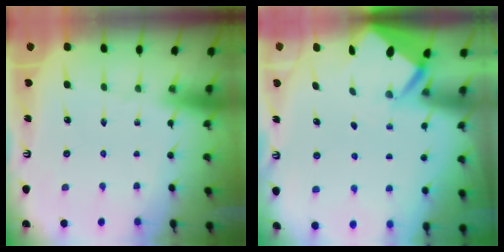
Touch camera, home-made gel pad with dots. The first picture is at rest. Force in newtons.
{"total": 2.7, "press": 2.7, "slide": 0.3}